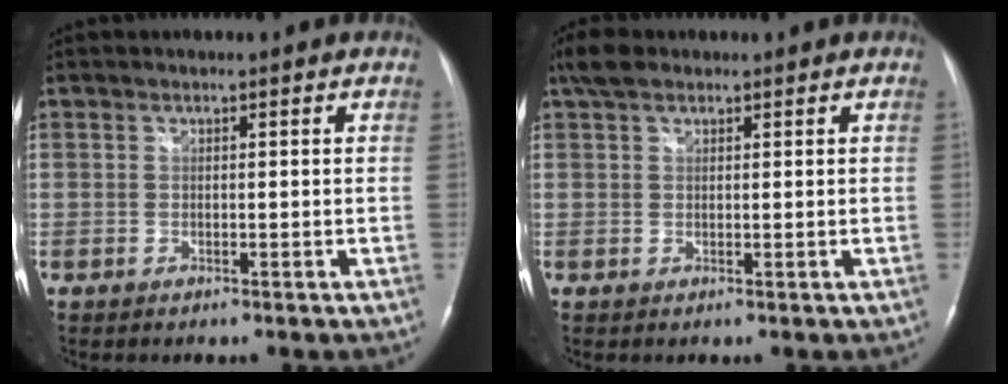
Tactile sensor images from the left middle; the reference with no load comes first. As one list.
[{"total": 3.2, "force": [2.3, 1.6, 1.6], "torque": [-0.037, 0.024, 0.043]}]